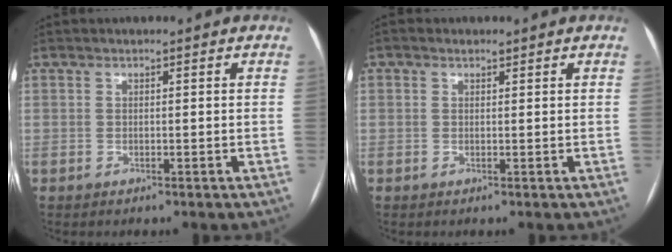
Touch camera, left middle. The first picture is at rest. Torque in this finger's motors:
{"motor_torque": [0.07, -0.45, 0.09, 0.04]}